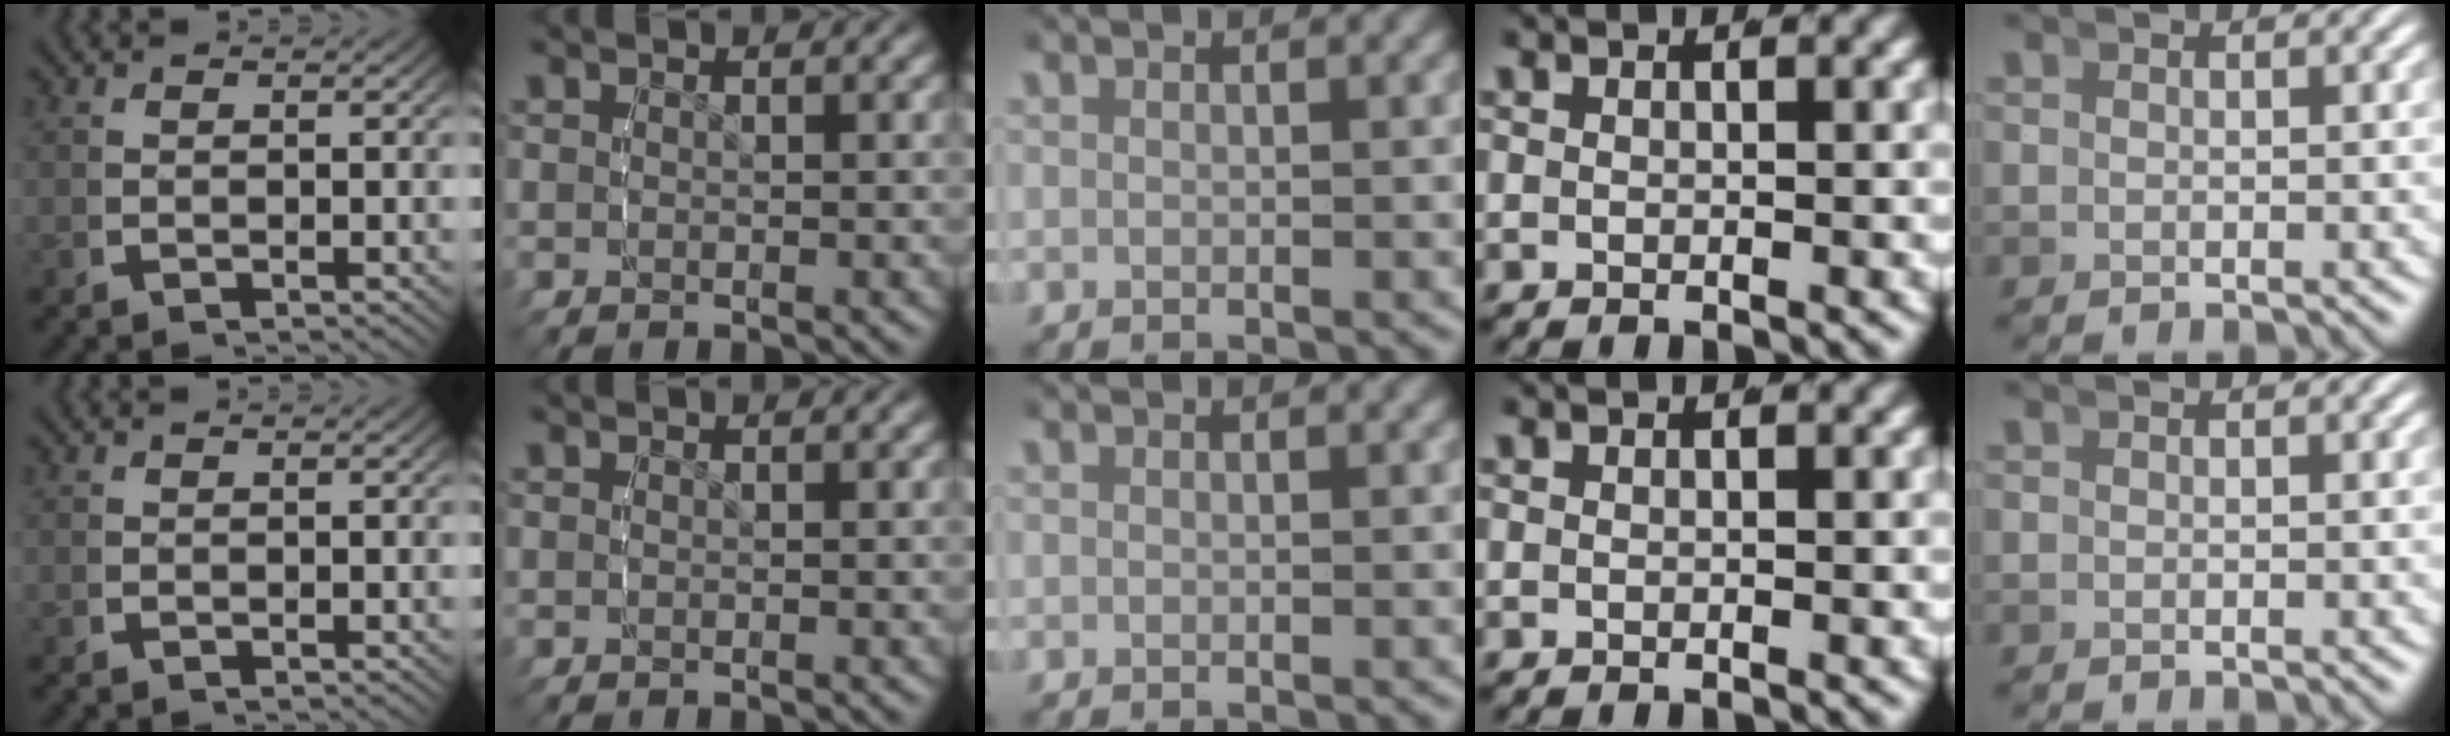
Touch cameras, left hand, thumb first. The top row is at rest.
{}